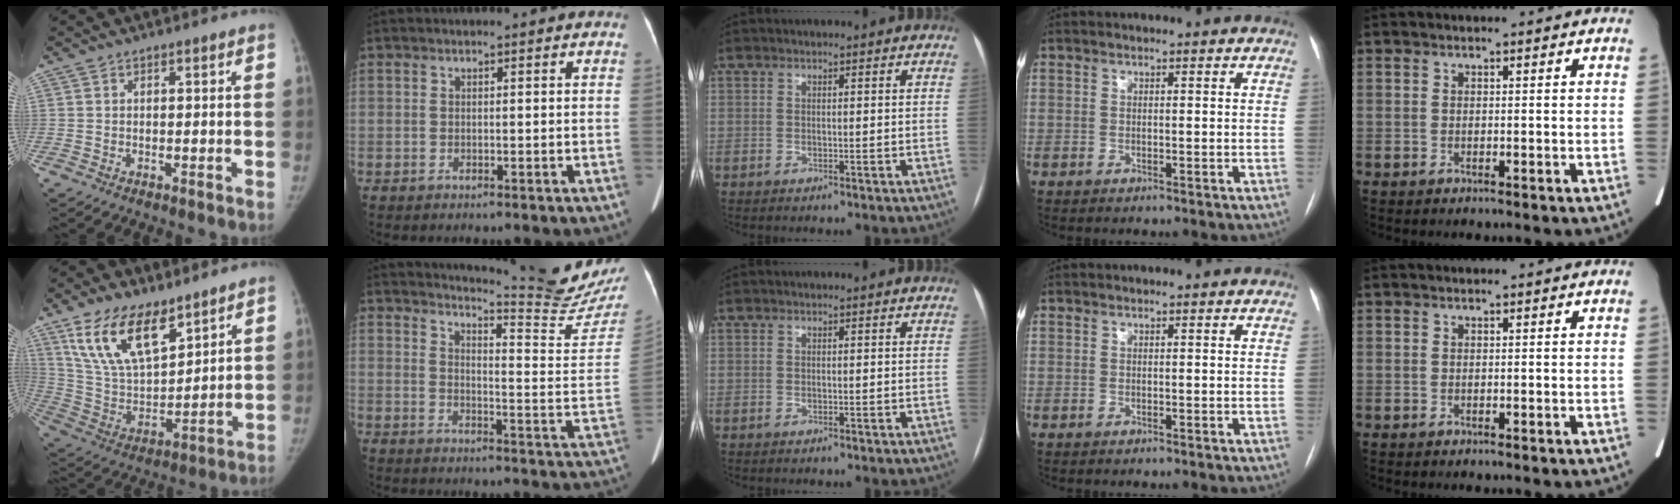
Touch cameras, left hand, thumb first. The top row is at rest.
{"thumb": {"total": 17.1, "force": [10.8, 7.9, 10.5], "torque": [-0.163, -0.051, 0.219]}, "index": {"total": 18.2, "force": [17.5, -1.6, 4.8], "torque": [-0.083, -0.130, 0.208]}}